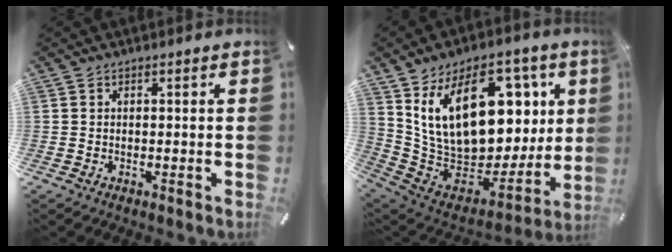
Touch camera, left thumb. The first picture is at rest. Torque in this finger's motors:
{"motor_torque": [3.40, 1.61, 1.49, 0.26, 0.78]}